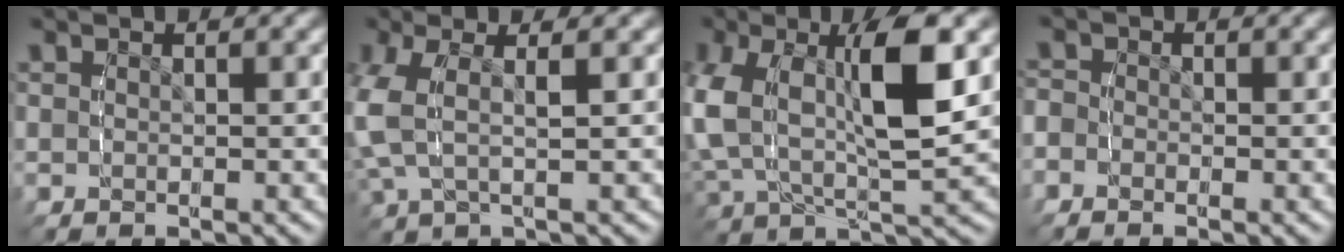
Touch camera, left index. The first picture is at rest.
{"total": 6.5, "force": [0.2, 4.6, 4.6], "torque": [-0.122, -0.002, -0.003]}
{"total": 11.2, "force": [0.0, 7.4, 8.4], "torque": [-0.197, -0.021, 0.003]}
{"total": 2.9, "force": [-1.3, 2.6, 0.3], "torque": [-0.021, -0.003, -0.036]}